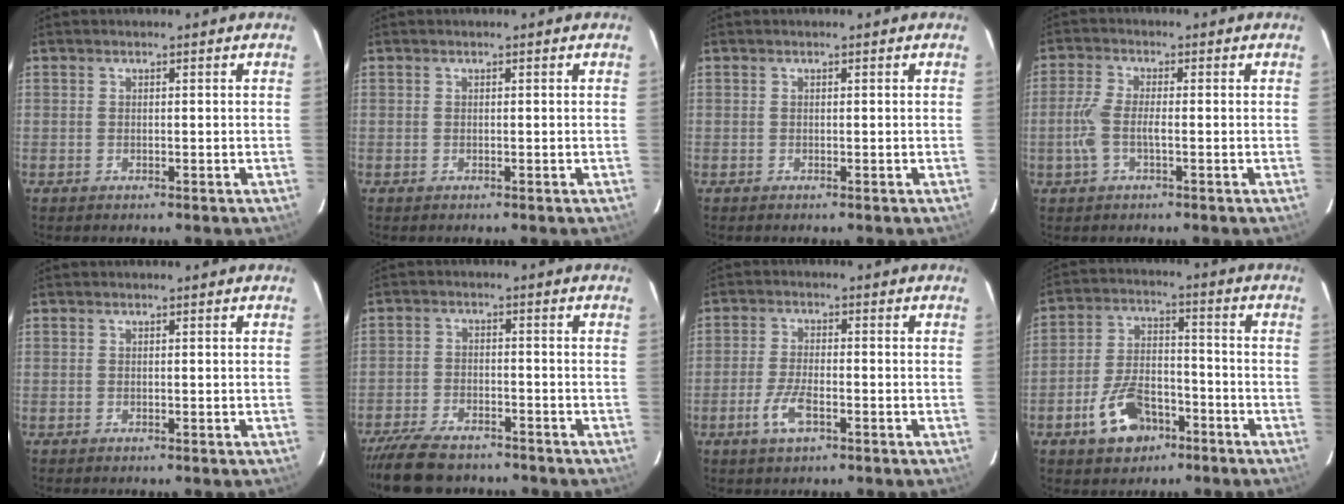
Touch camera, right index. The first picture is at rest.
{"total": 0.0}
{"total": 0.0}
{"total": 5.9, "force": [-1.3, 1.7, 5.5], "torque": [-0.123, 0.002, -0.025]}
{"total": 0.0}
{"total": 11.1, "force": [-9.4, 3.9, 4.4], "torque": [-0.110, -0.015, -0.155]}
{"total": 5.9, "force": [-2.8, 2.0, 4.8], "torque": [-0.108, -0.005, -0.055]}
{"total": 10.9, "force": [-6.0, 6.3, 6.6], "torque": [-0.140, 0.014, -0.095]}